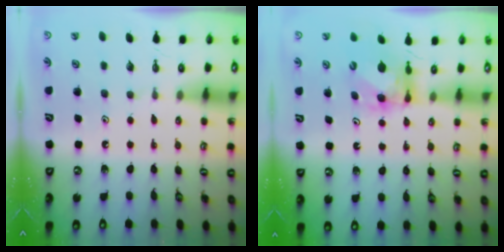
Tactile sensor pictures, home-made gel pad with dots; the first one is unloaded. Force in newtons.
{"total": 6.3, "press": 6.3, "slide": 0.4}